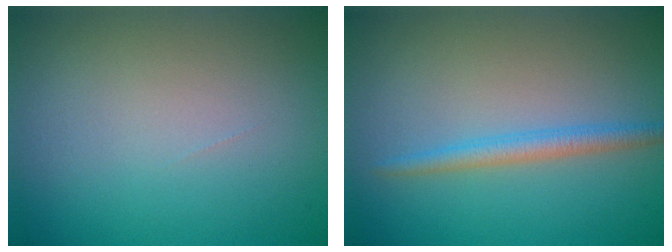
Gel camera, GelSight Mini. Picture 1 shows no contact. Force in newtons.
{"total": 2.1, "press": 2.1, "slide": 0.0}